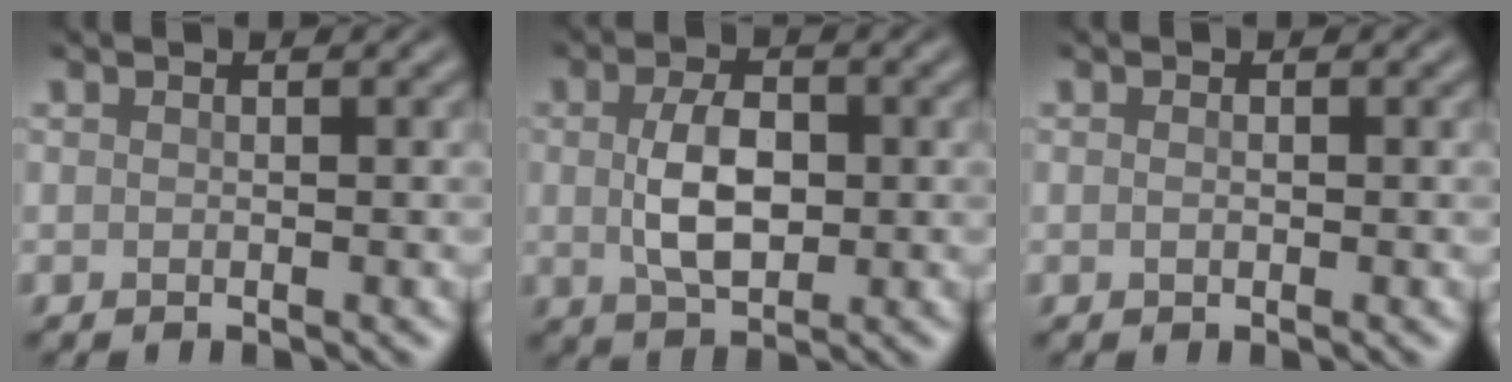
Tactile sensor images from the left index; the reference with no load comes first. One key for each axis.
{"total": 5.1, "fx": 0.2, "fy": 3.0, "fz": 4.2, "tx": -0.087, "ty": 0.002, "tz": 0.005}
{"total": 0.5, "fx": 0.0, "fy": 0.3, "fz": 0.4, "tx": -0.010, "ty": 0.001, "tz": 0.001}